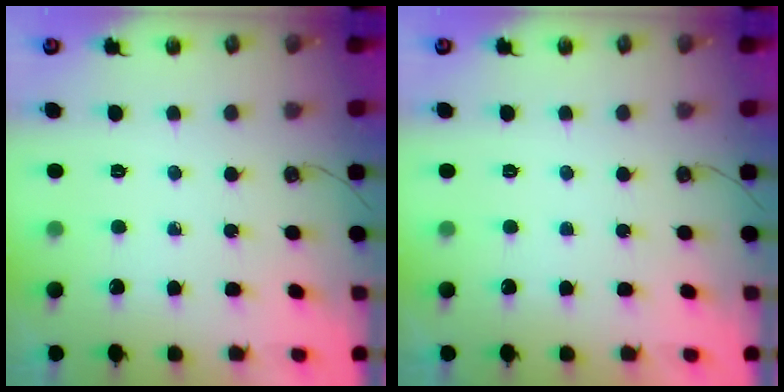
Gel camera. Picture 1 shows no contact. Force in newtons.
{"total": 0.0}